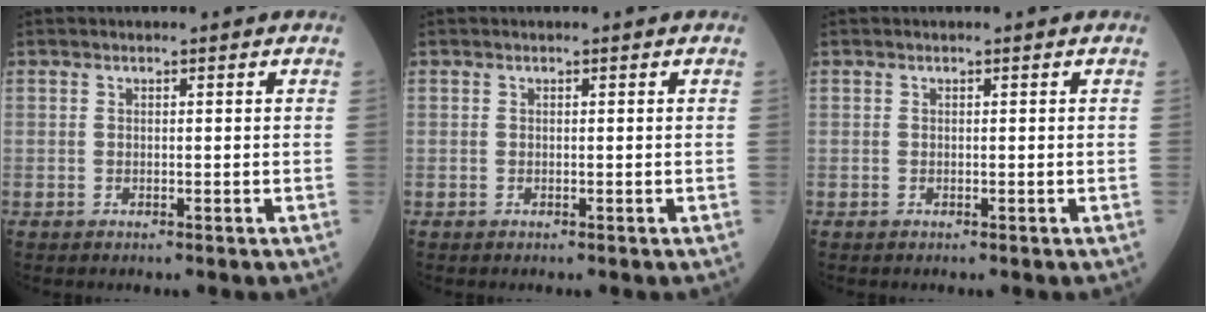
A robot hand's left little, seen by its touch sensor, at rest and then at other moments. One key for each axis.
{"total": 0.0}
{"total": 0.0}